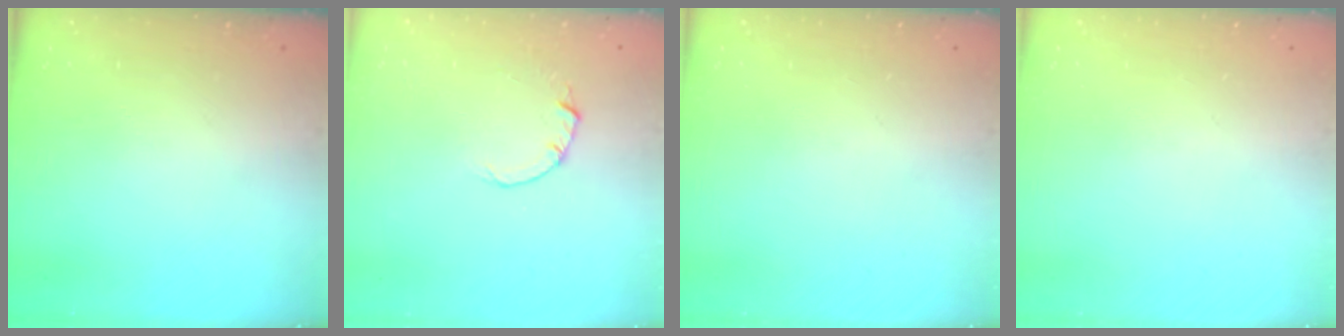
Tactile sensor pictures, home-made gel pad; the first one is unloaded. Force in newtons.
{"total": 2.0, "press": 2.0, "slide": 0.3}
{"total": 0.0}
{"total": 0.0}